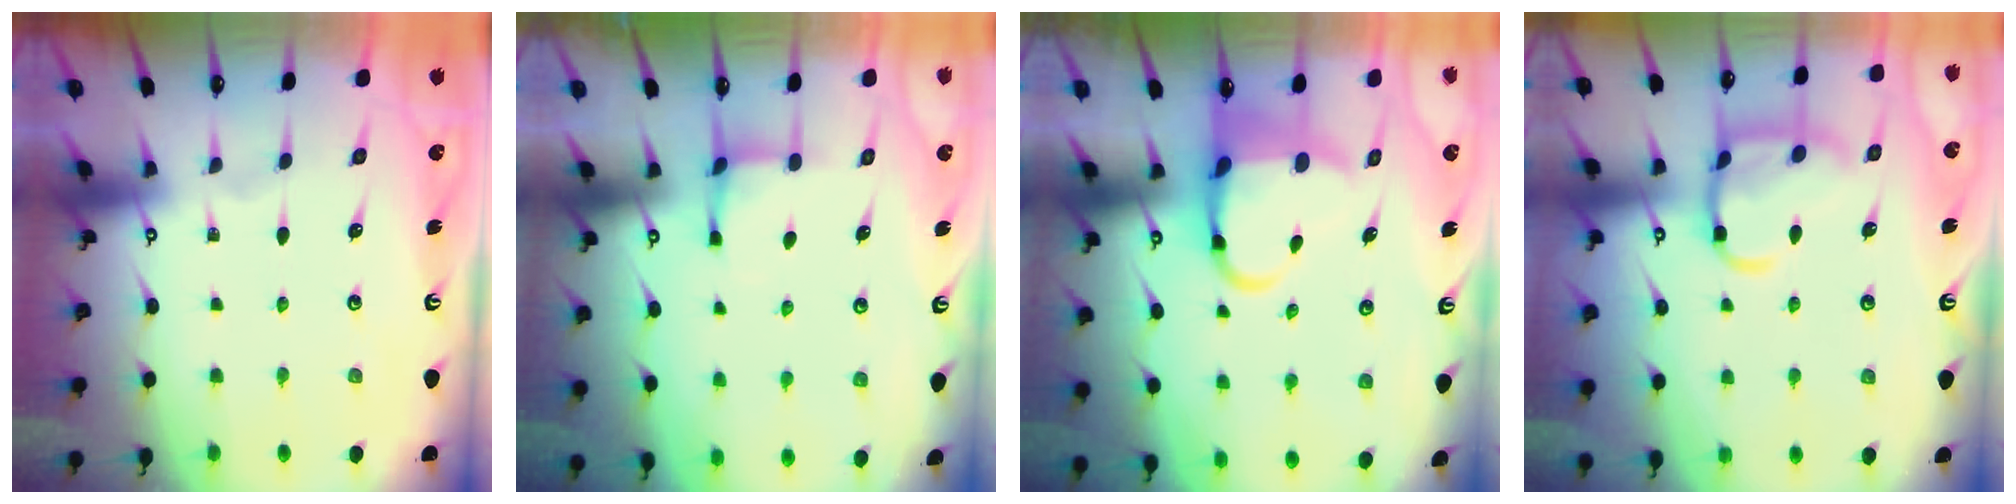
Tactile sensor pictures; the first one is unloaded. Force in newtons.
{"total": 2.9, "press": 2.9, "slide": 0.4}
{"total": 7.3, "press": 7.2, "slide": 1.3}
{"total": 13.8, "press": 13.8, "slide": 1.3}